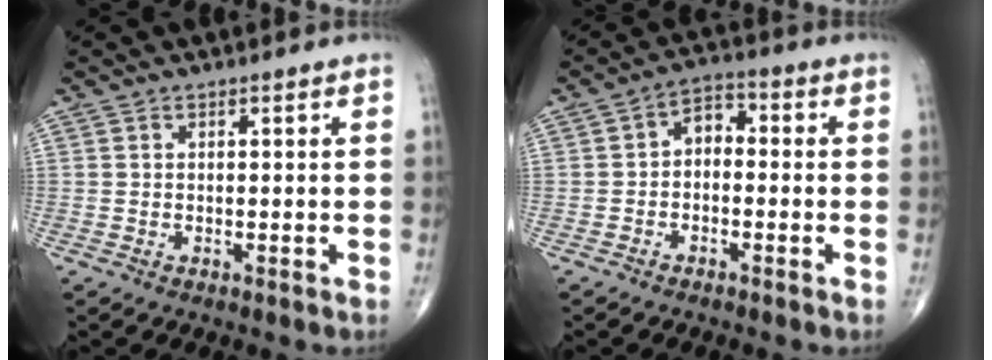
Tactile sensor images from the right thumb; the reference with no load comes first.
{"total": 4.7, "force": [-0.6, 3.2, 3.4], "torque": [-0.039, 0.026, -0.025]}